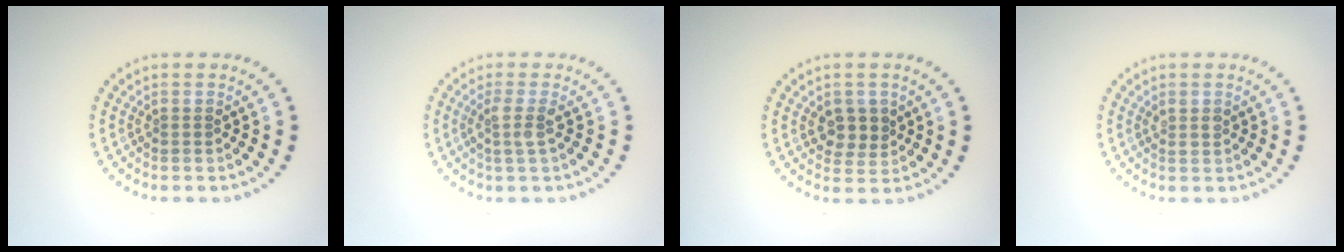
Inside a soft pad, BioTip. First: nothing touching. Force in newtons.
{"total": 1.9, "press": 1.3, "slide": 1.3}
{"total": 2.5, "press": 2.3, "slide": 0.9}
{"total": 0.9, "press": 0.9, "slide": 0.2}